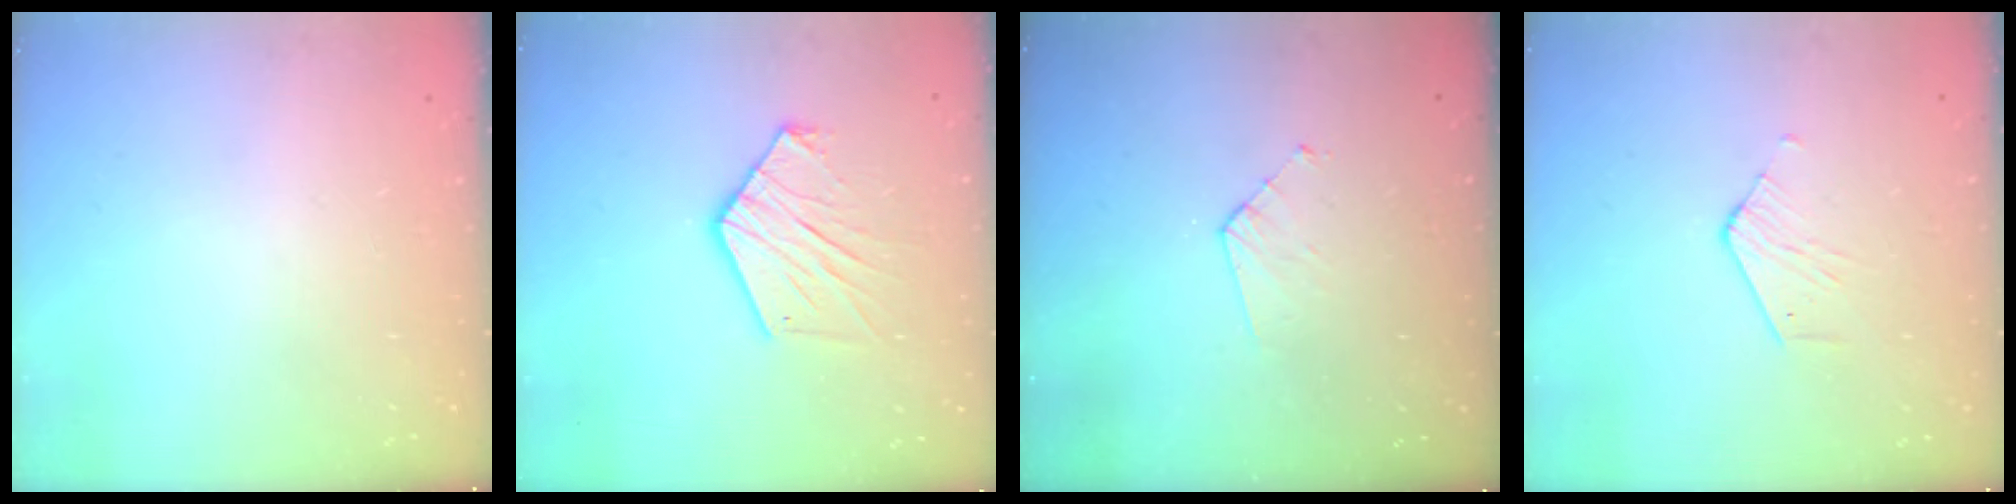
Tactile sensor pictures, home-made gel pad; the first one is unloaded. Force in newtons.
{"total": 11.3, "press": 11.2, "slide": 0.6}
{"total": 3.9, "press": 3.9, "slide": 0.3}
{"total": 2.4, "press": 2.4, "slide": 0.2}